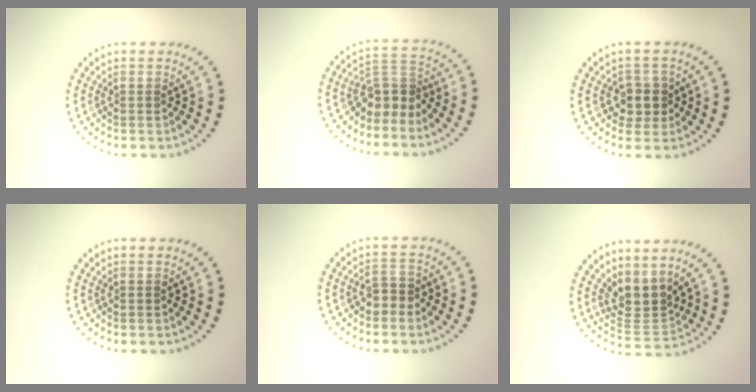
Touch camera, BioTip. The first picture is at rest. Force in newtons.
{"total": 3.2, "press": 2.6, "slide": 1.9}
{"total": 2.6, "press": 2.4, "slide": 0.9}
{"total": 0.0}
{"total": 1.8, "press": 1.7, "slide": 0.6}
{"total": 3.4, "press": 2.5, "slide": 2.3}